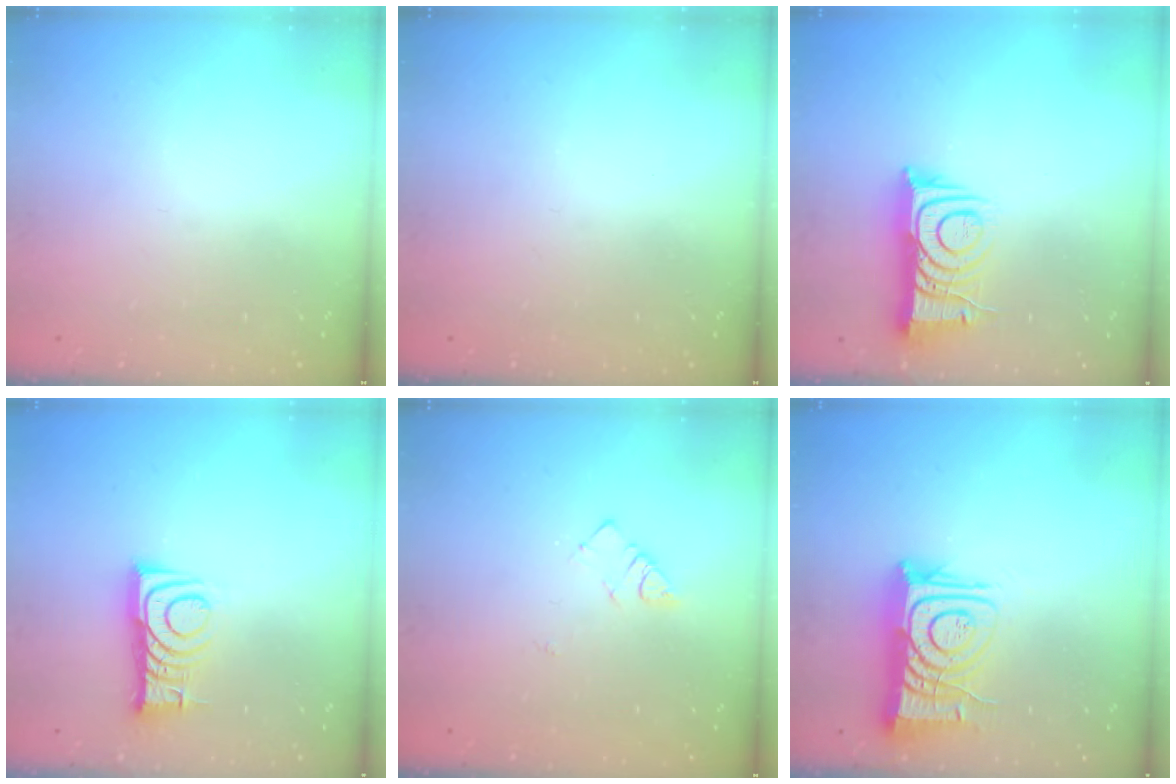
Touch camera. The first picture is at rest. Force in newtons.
{"total": 0.0}
{"total": 9.9, "press": 9.9, "slide": 1.0}
{"total": 10.1, "press": 10.1, "slide": 0.3}
{"total": 2.8, "press": 2.7, "slide": 0.4}
{"total": 12.7, "press": 12.7, "slide": 1.2}